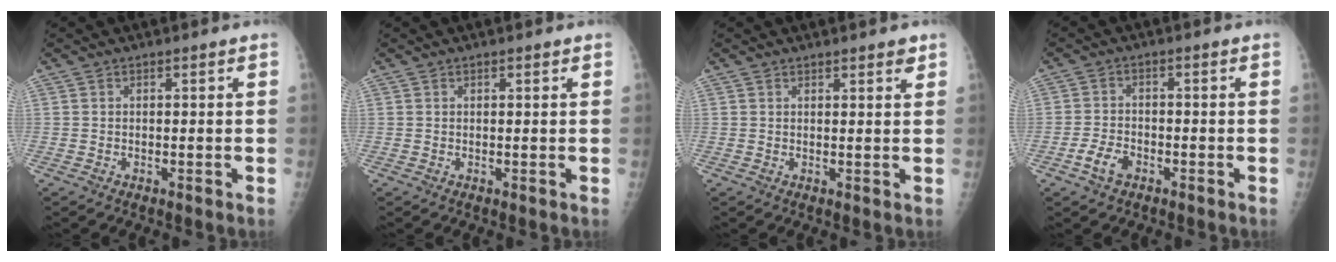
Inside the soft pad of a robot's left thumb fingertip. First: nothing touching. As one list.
[{"total": 0.7, "force": [0.4, 0.3, 0.5], "torque": [-0.009, 0.000, 0.005]}, {"total": 2.1, "force": [1.6, 0.6, 1.3], "torque": [-0.011, -0.007, 0.019]}, {"total": 4.2, "force": [-2.3, 2.5, 2.4], "torque": [-0.044, 0.015, -0.043]}]